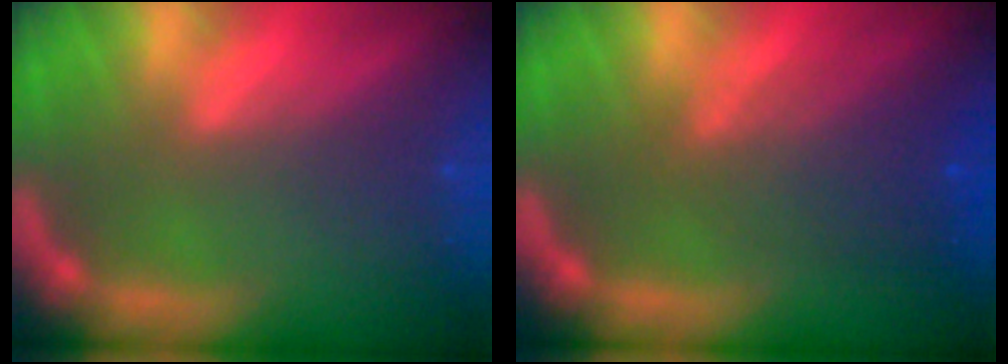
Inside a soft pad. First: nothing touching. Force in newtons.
{"total": 4.6}